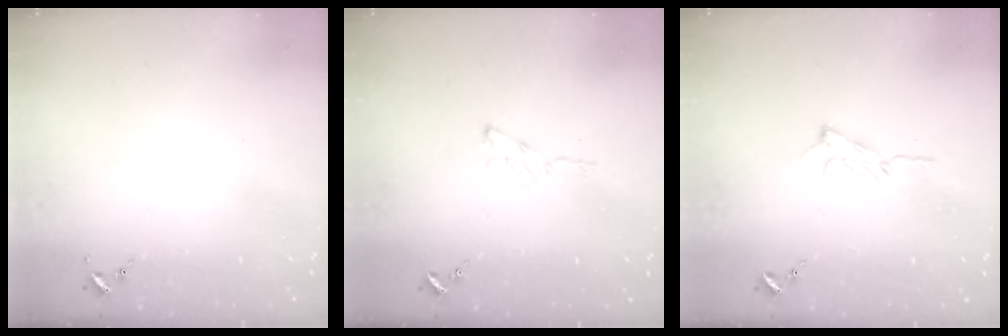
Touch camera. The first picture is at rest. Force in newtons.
{"total": 4.5, "press": 4.4, "slide": 0.6}
{"total": 6.8, "press": 6.8, "slide": 0.7}